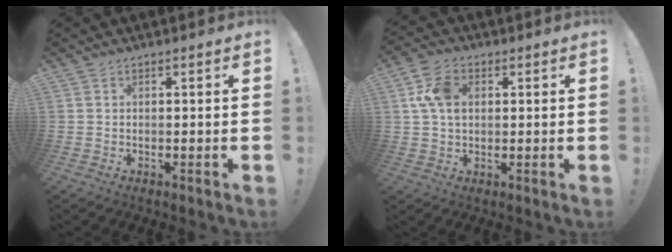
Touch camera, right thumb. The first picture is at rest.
{"total": 9.2, "force": [2.1, 6.4, 6.3], "torque": [-0.127, 0.010, 0.043]}